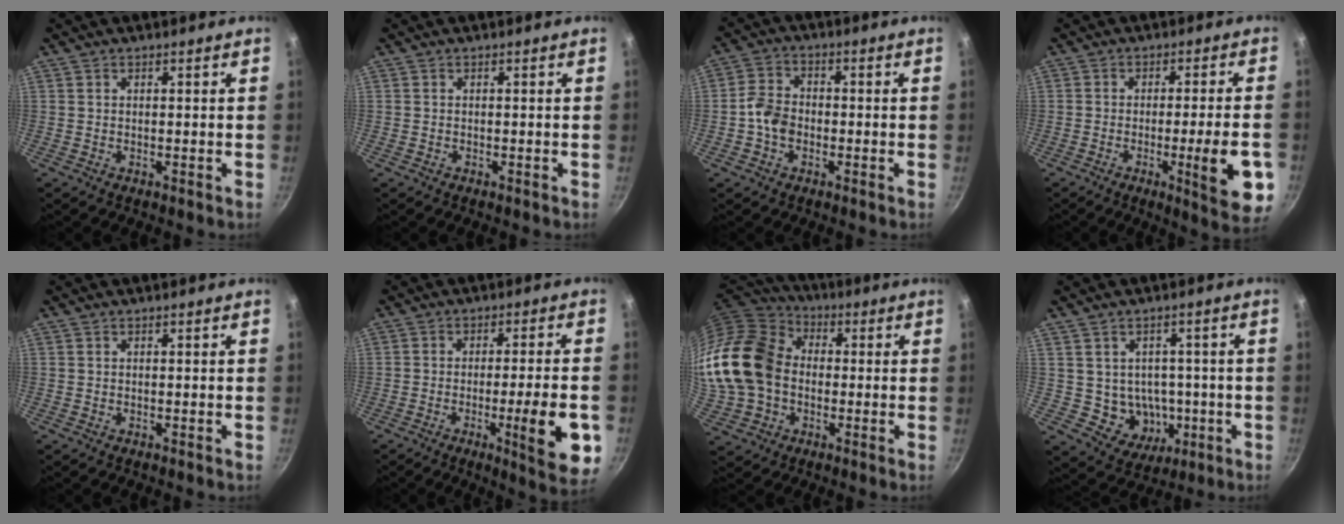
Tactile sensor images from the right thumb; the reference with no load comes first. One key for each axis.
{"total": 0.0}
{"total": 5.8, "fx": -1.5, "fy": 4.4, "fz": 3.4, "tx": -0.050, "ty": 0.022, "tz": -0.039}
{"total": 12.4, "fx": -3.6, "fy": 1.8, "fz": 11.7, "tx": -0.145, "ty": 0.010, "tz": -0.047}
{"total": 0.0}
{"total": 12.9, "fx": -3.8, "fy": 1.9, "fz": 12.2, "tx": -0.155, "ty": 0.012, "tz": -0.050}
{"total": 23.9, "fx": -0.6, "fy": 18.5, "fz": 15.1, "tx": -0.331, "ty": 0.051, "tz": -0.011}
{"total": 8.5, "fx": -0.8, "fy": 7.6, "fz": 3.8, "tx": -0.026, "ty": 0.010, "tz": 0.004}